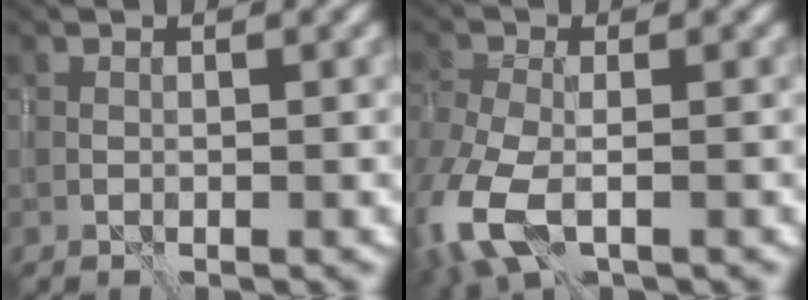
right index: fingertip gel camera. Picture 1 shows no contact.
{"total": 6.7, "force": [-2.9, 3.4, 5.1], "torque": [-0.131, -0.017, -0.066]}